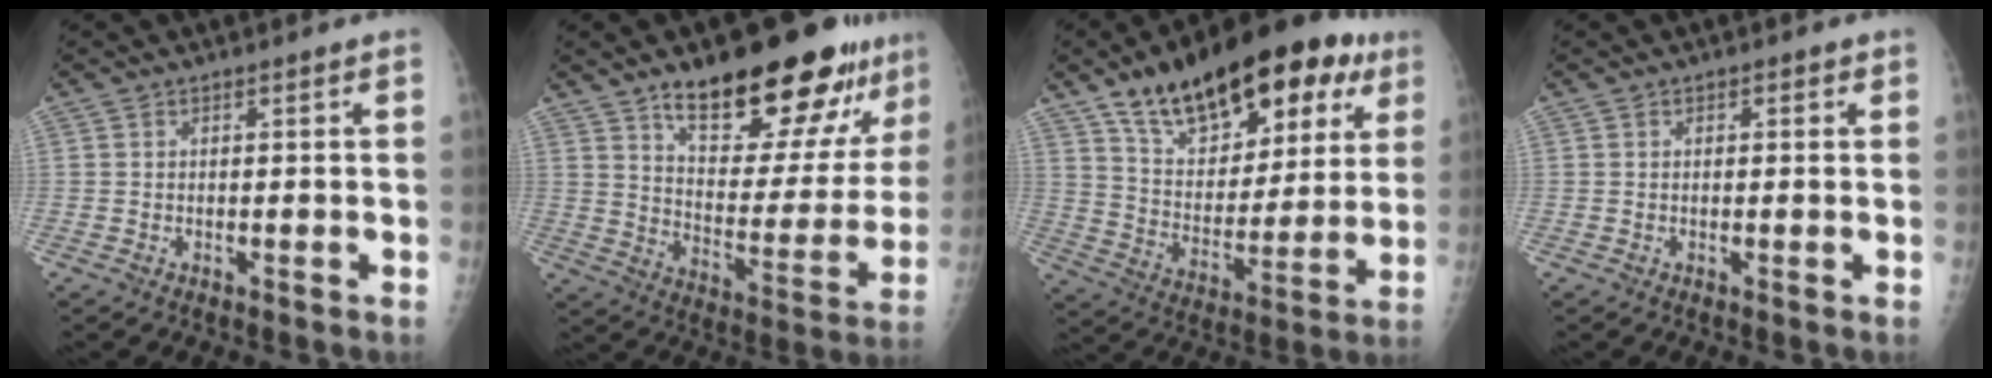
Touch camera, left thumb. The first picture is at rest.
{"total": 23.5, "force": [15.7, 8.2, 15.4], "torque": [-0.172, -0.074, 0.239]}
{"total": 27.3, "force": [15.3, 13.4, 18.2], "torque": [-0.238, -0.016, 0.244]}
{"total": 1.2, "force": [0.5, 0.8, 0.7], "torque": [-0.001, 0.001, 0.003]}